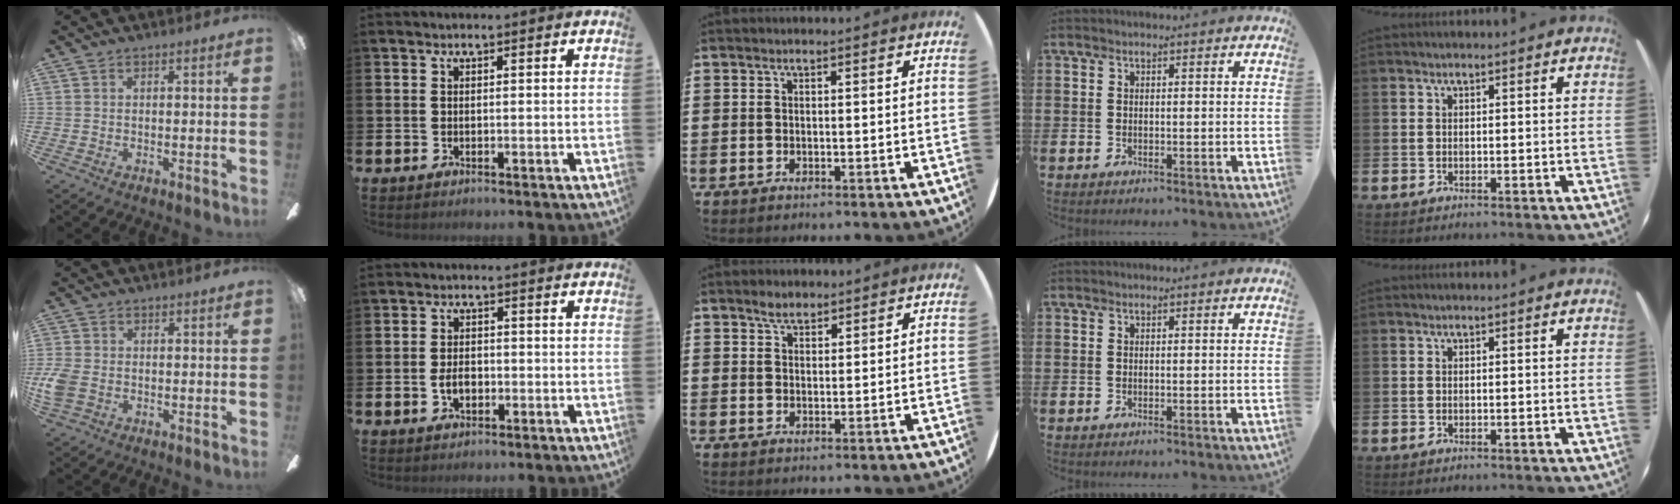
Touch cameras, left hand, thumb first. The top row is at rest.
{"thumb": {"total": 4.8, "force": [-0.9, 3.5, 3.2], "torque": [-0.078, 0.001, -0.018]}, "index": {"total": 2.8, "force": [-0.6, 1.8, 2.0], "torque": [-0.025, -0.002, -0.015]}, "middle": {"total": 2.4, "force": [2.1, 0.9, 0.7], "torque": [-0.016, 0.003, 0.039]}}